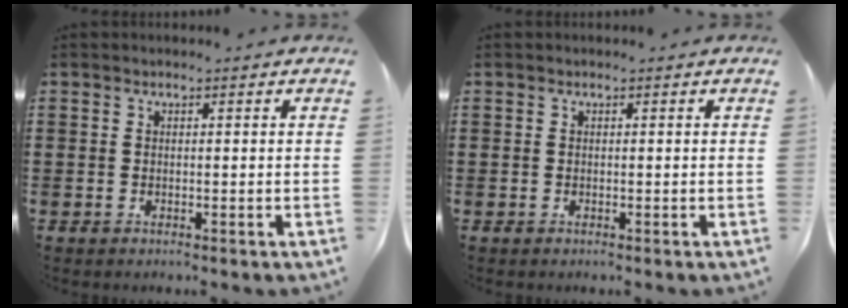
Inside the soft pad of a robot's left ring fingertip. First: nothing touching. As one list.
[{"total": 0.0}]